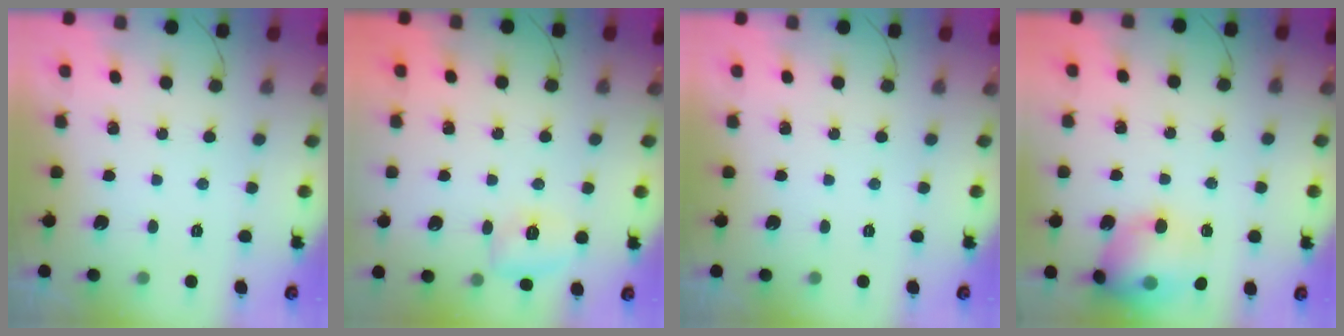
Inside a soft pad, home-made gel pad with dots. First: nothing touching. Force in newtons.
{"total": 6.8, "press": 6.6, "slide": 1.7}
{"total": 0.0}
{"total": 13.8, "press": 13.6, "slide": 2.1}